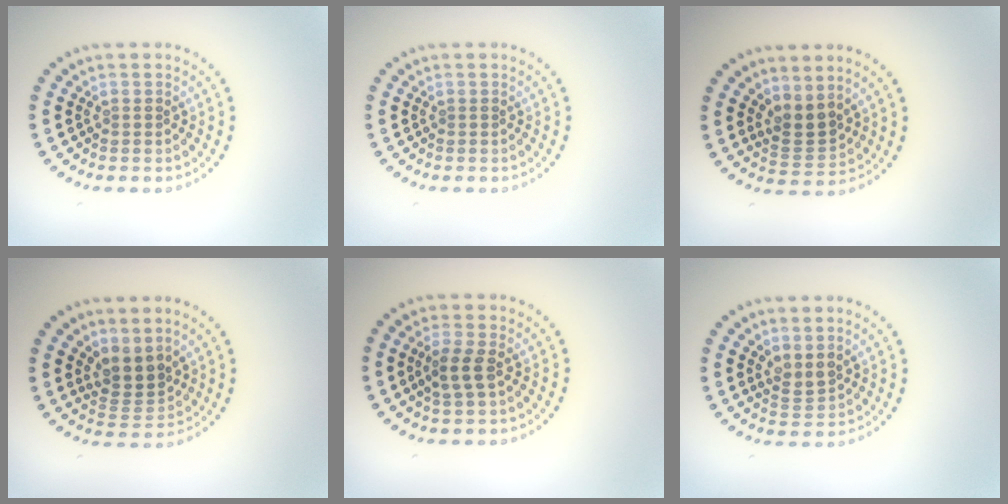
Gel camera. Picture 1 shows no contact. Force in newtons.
{"total": 0.0}
{"total": 2.6, "press": 2.2, "slide": 1.5}
{"total": 2.8, "press": 2.1, "slide": 1.9}
{"total": 2.2, "press": 2.1, "slide": 0.6}
{"total": 1.6, "press": 1.4, "slide": 0.9}